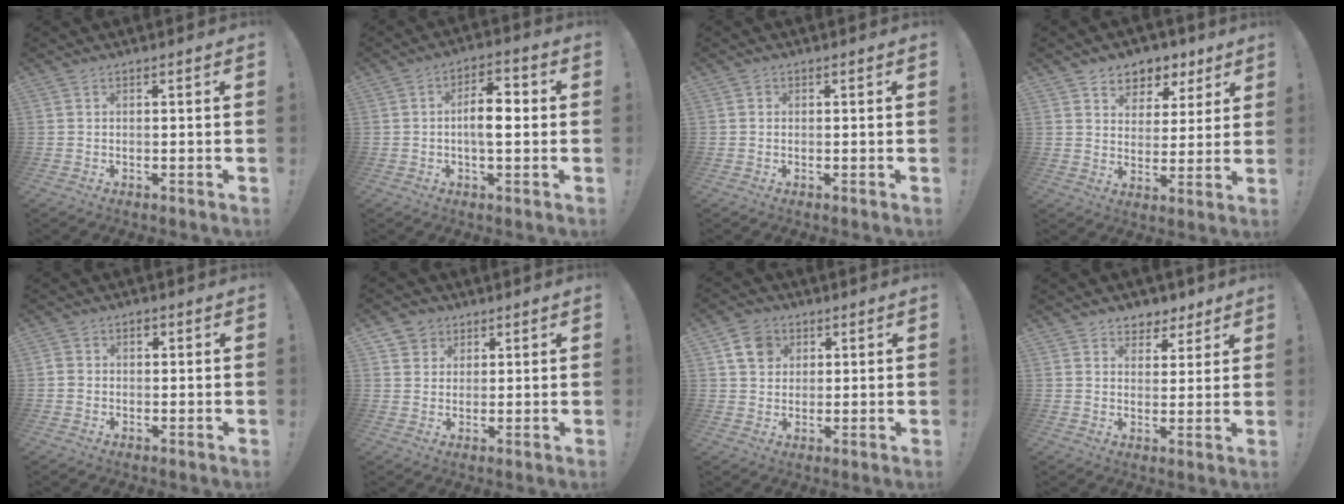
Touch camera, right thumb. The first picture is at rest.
{"total": 8.6, "force": [-0.5, 3.9, 7.6], "torque": [-0.116, 0.010, -0.013]}
{"total": 0.7, "force": [0.0, 0.7, 0.1], "torque": [-0.002, 0.003, 0.001]}
{"total": 6.8, "force": [4.0, 5.5, 0.9], "torque": [-0.002, -0.035, 0.077]}
{"total": 2.6, "force": [-0.1, 2.4, 1.0], "torque": [-0.015, 0.005, -0.002]}
{"total": 4.7, "force": [2.3, 4.0, 0.3], "torque": [0.000, -0.016, 0.044]}
{"total": 8.4, "force": [3.7, 6.7, 3.3], "torque": [-0.043, -0.011, 0.074]}
{"total": 6.0, "force": [4.1, 4.4, 0.9], "torque": [-0.003, -0.031, 0.077]}